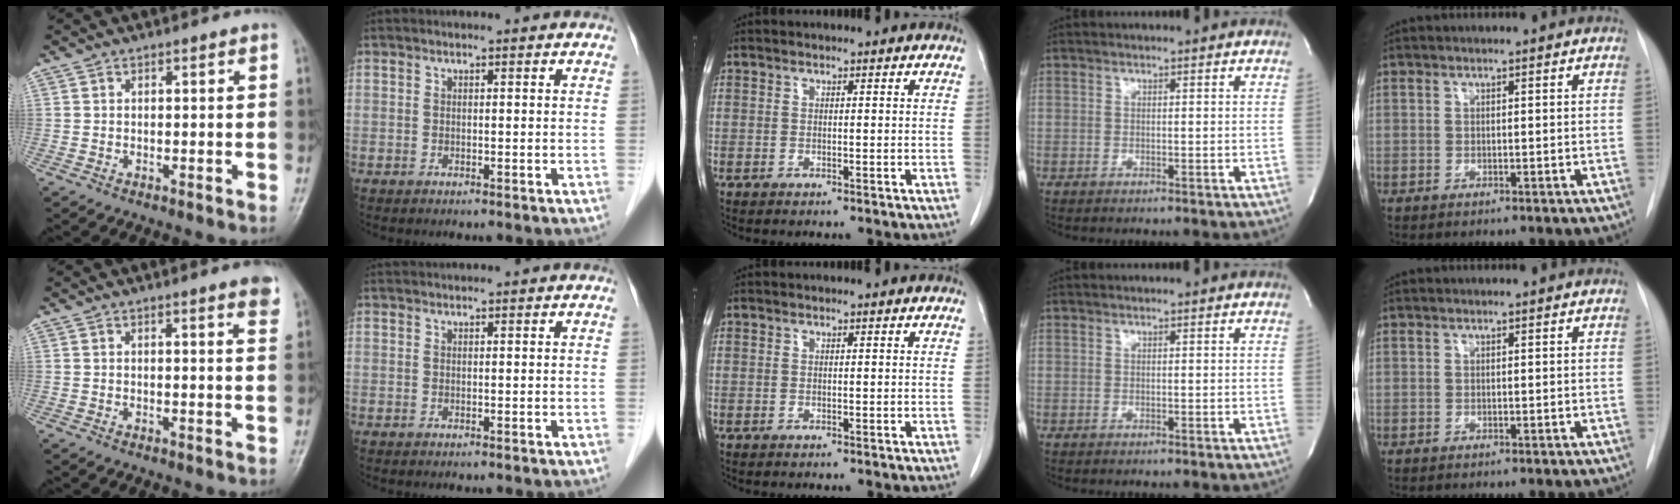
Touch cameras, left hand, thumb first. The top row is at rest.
{"thumb": {"total": 3.2, "force": [2.2, 0.2, 2.3], "torque": [-0.025, -0.008, 0.023]}, "index": {"total": 1.5, "force": [1.4, 0.1, 0.3], "torque": [-0.005, 0.025, 0.028]}}